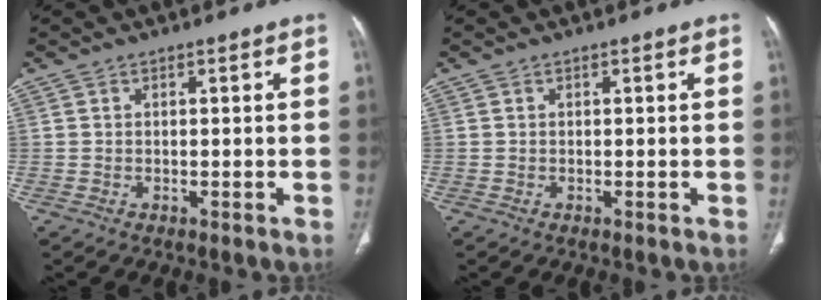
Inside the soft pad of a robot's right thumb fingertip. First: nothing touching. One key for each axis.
{"total": 0.0}